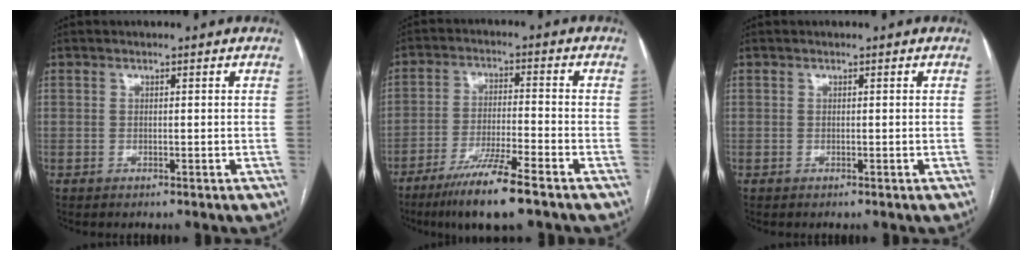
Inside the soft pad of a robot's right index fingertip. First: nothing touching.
{"total": 10.0, "force": [-7.0, 0.2, 7.2], "torque": [-0.132, -0.028, -0.126]}
{"total": 0.0}